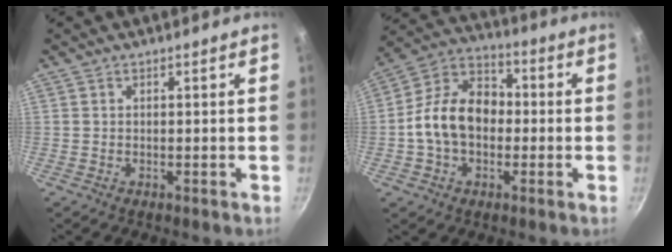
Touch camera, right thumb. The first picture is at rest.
{"total": 14.1, "force": [-1.3, 10.2, 9.7], "torque": [-0.135, 0.040, -0.042]}